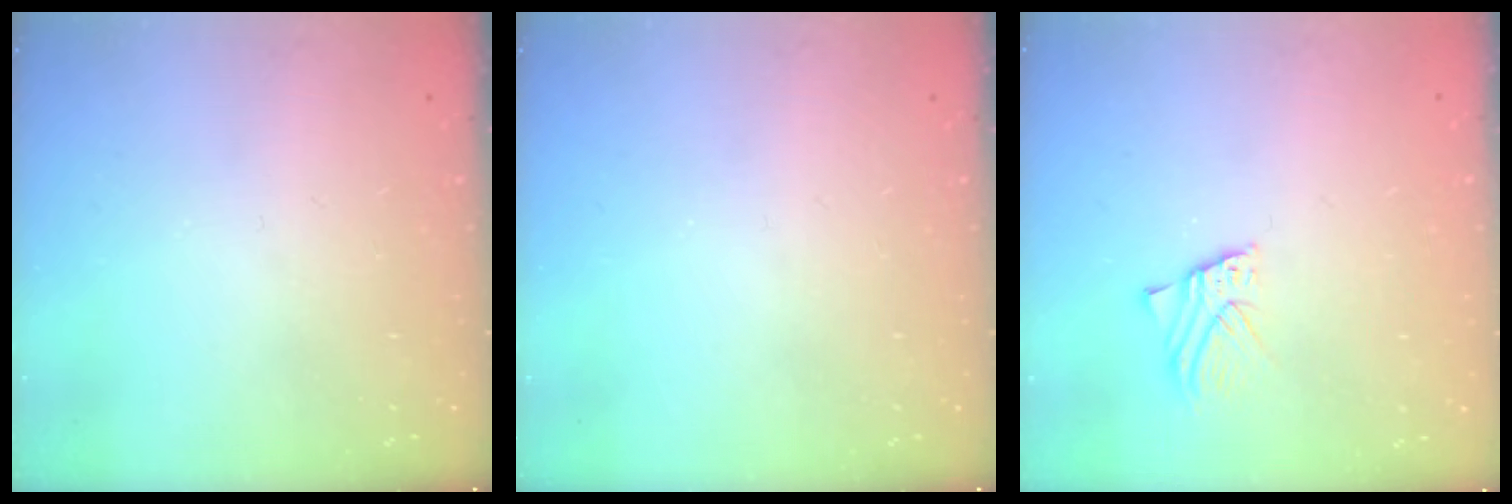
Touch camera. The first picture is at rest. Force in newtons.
{"total": 0.0}
{"total": 2.2, "press": 2.2, "slide": 0.0}